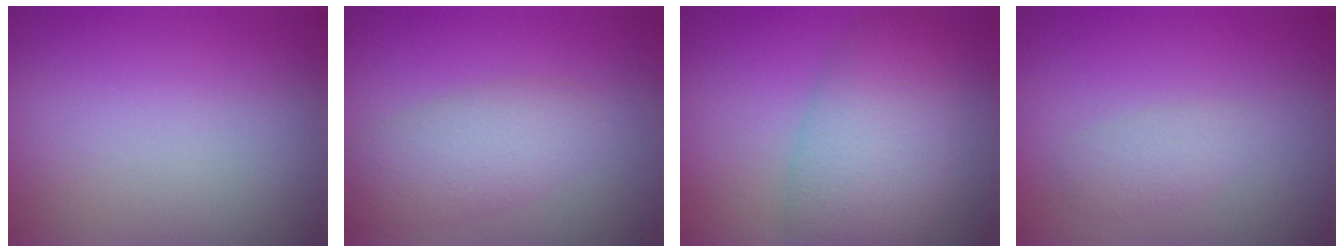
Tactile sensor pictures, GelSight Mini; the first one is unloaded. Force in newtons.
{"total": 4.1, "press": 4.1, "slide": 0.3}
{"total": 7.4, "press": 7.4, "slide": 0.3}
{"total": 1.8, "press": 1.8, "slide": 0.0}